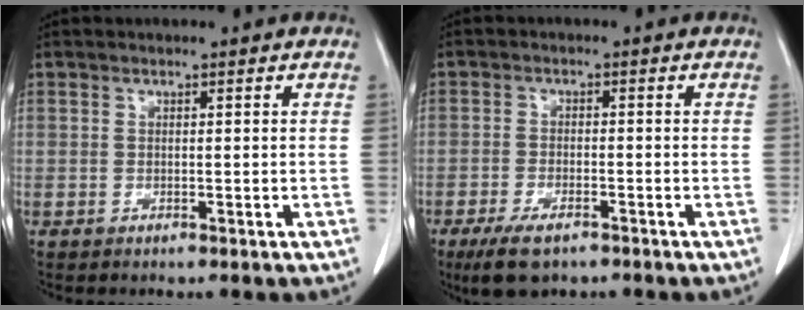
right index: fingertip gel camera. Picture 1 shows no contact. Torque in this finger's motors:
{"motor_torque": [0.51, -0.47, 0.30, 0.09]}